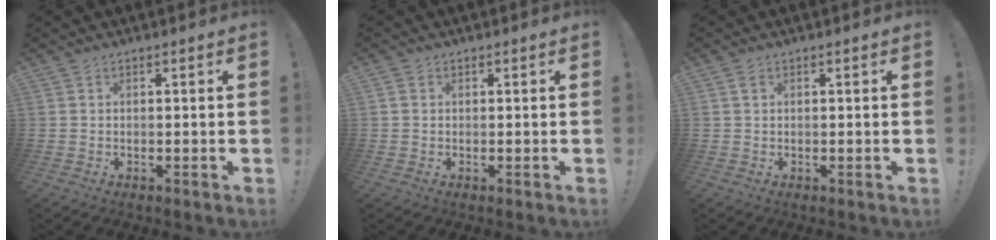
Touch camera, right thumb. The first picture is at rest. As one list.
[{"total": 0.6, "force": [0.1, 0.6, 0.2], "torque": [-0.003, 0.004, 0.002]}, {"total": 0.9, "force": [0.5, 0.5, 0.6], "torque": [-0.007, 0.000, 0.007]}]